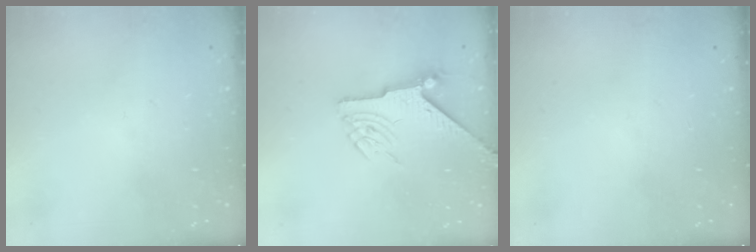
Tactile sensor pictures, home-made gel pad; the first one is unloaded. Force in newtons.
{"total": 6.1, "press": 6.1, "slide": 0.4}
{"total": 0.0}